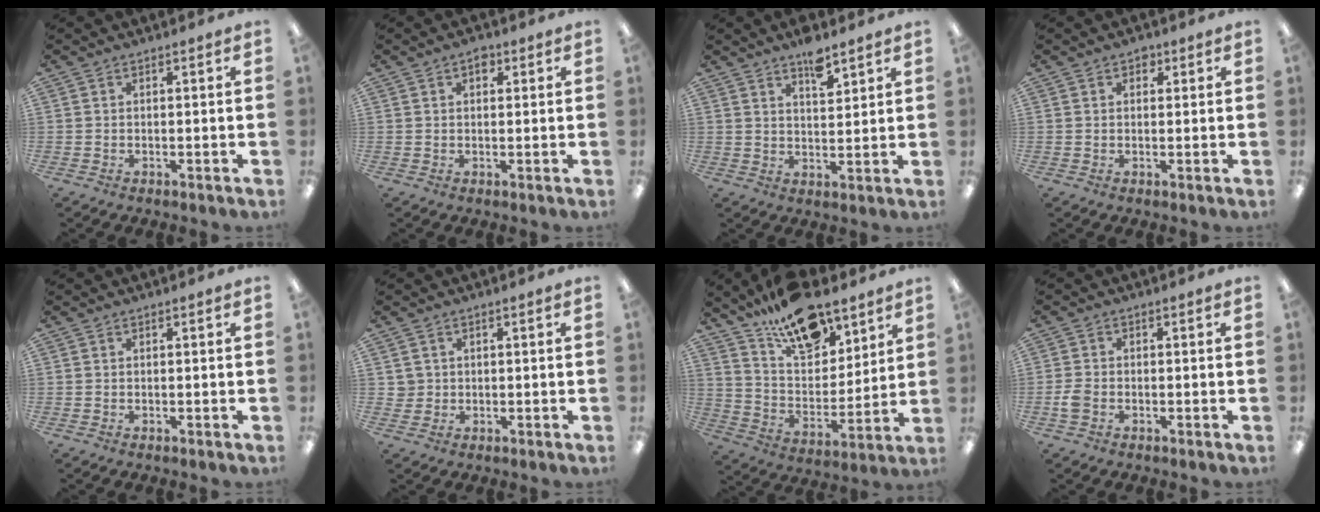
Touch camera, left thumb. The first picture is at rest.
{"total": 2.7, "force": [1.5, 1.5, 1.7], "torque": [-0.012, -0.005, 0.020]}
{"total": 6.6, "force": [5.1, 2.5, 3.4], "torque": [-0.040, -0.034, 0.085]}
{"total": 2.0, "force": [1.3, 1.3, 0.8], "torque": [-0.002, -0.002, 0.019]}
{"total": 0.0}
{"total": 2.4, "force": [0.7, 2.3, 0.0], "torque": [-0.008, 0.004, 0.011]}
{"total": 19.0, "force": [13.8, 9.0, 9.4], "torque": [-0.158, -0.079, 0.243]}
{"total": 2.7, "force": [-1.0, 1.8, 1.6], "torque": [-0.035, 0.003, -0.020]}